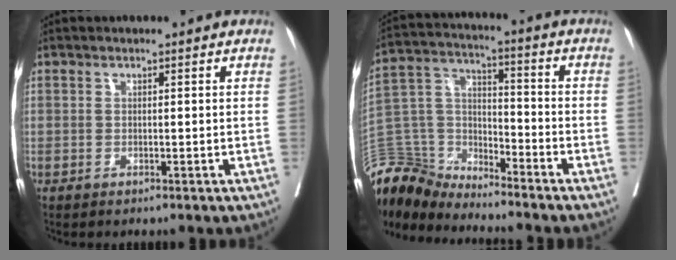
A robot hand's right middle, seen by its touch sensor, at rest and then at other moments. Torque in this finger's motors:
{"motor_torque": [1.04, -1.10, 0.42, 0.04]}